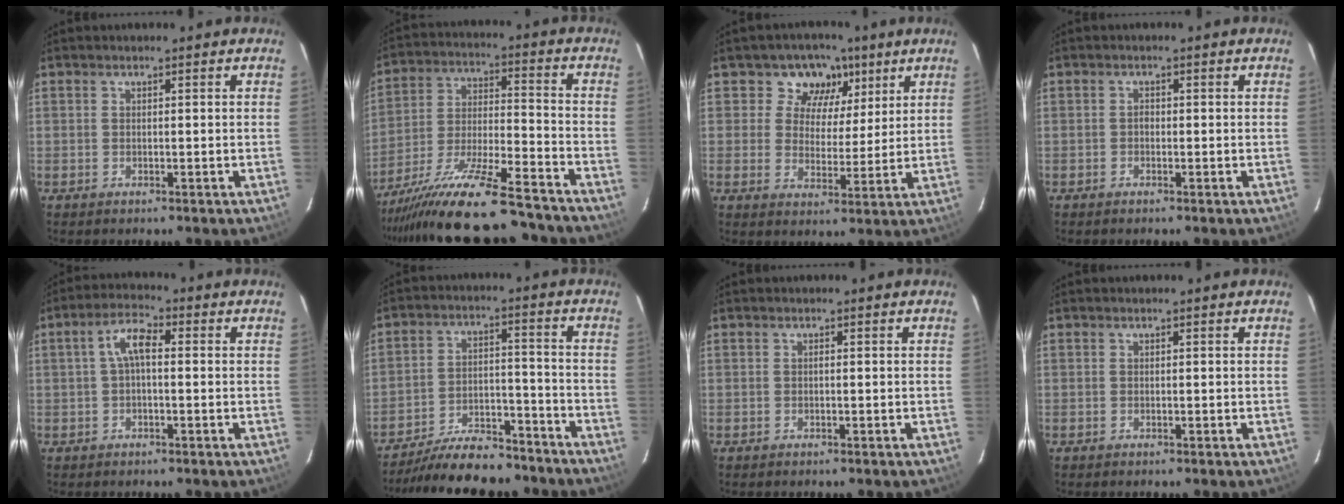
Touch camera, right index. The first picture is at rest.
{"total": 23.9, "force": [-20.5, 2.4, 11.9], "torque": [-0.228, -0.056, -0.324]}
{"total": 8.2, "force": [4.3, 6.7, 2.2], "torque": [-0.029, -0.007, 0.062]}
{"total": 0.7, "force": [-0.3, 0.5, 0.3], "torque": [-0.004, 0.003, -0.008]}
{"total": 4.8, "force": [0.2, 2.0, 4.4], "torque": [-0.088, 0.018, 0.003]}
{"total": 16.9, "force": [-14.8, 5.3, 6.2], "torque": [-0.128, 0.015, -0.209]}
{"total": 0.0}
{"total": 0.0}